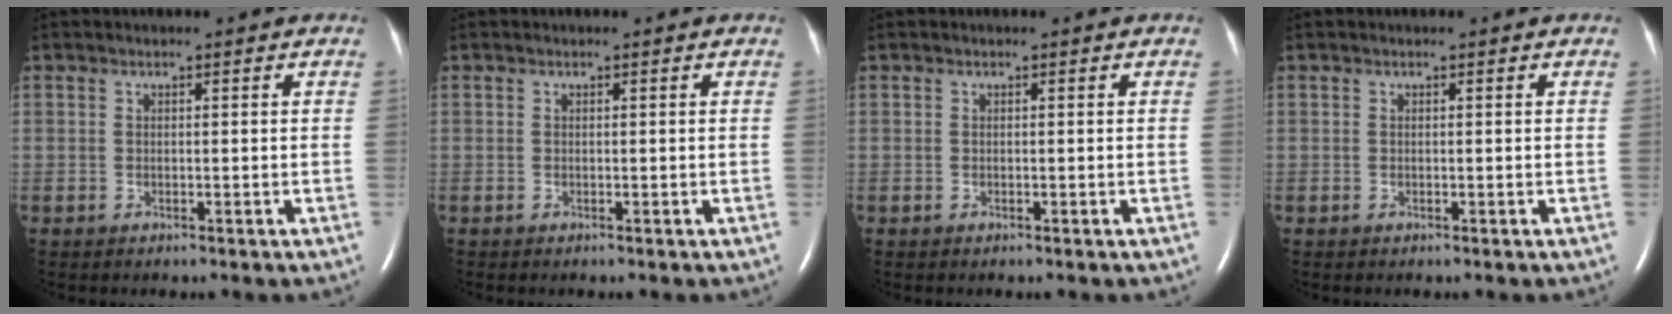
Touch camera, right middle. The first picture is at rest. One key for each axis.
{"total": 0.0}
{"total": 0.0}
{"total": 0.0}